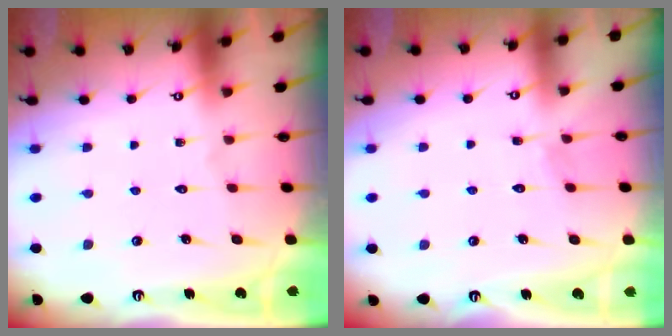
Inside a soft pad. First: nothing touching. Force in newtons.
{"total": 3.7, "press": 3.7, "slide": 0.4}